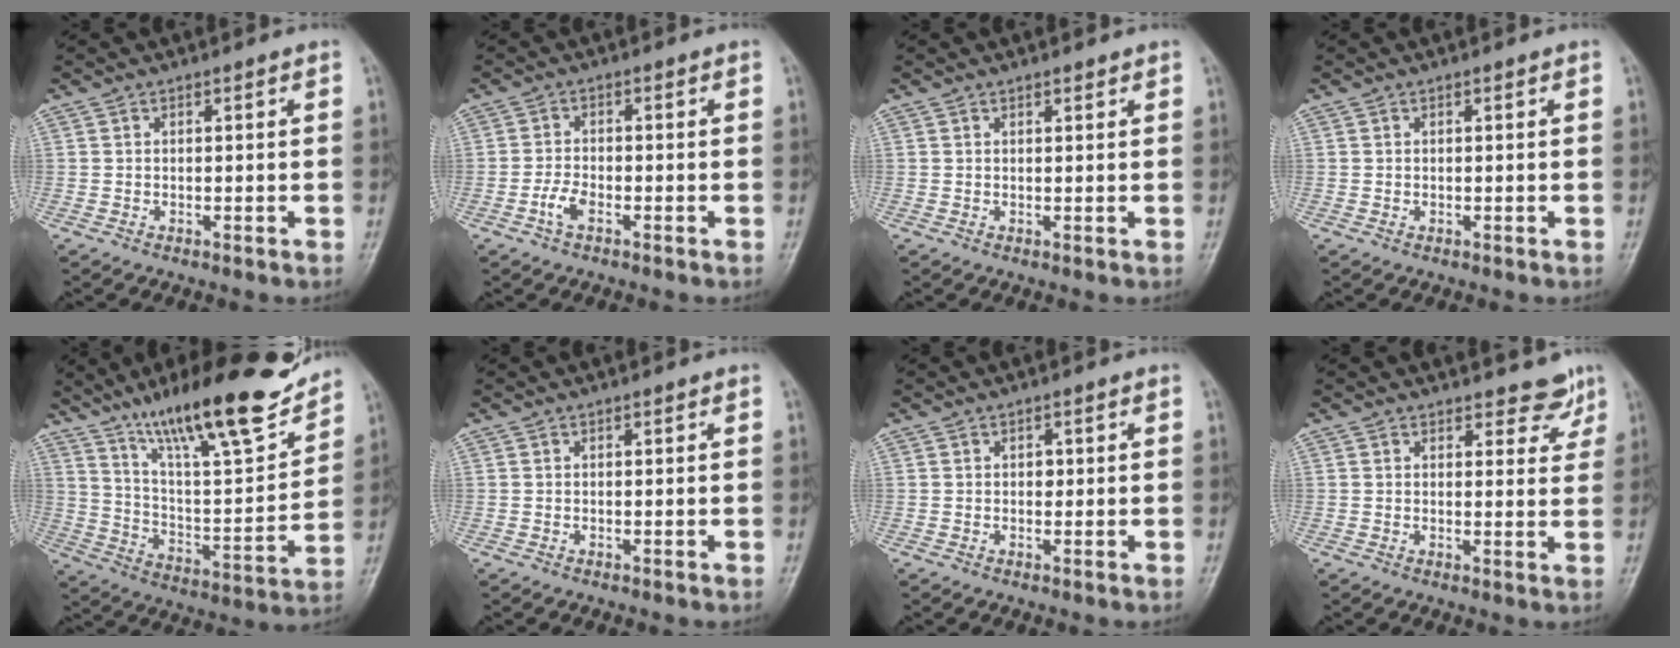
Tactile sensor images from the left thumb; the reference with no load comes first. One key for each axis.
{"total": 3.1, "fx": -1.6, "fy": 1.4, "fz": 2.2, "tx": -0.047, "ty": 0.011, "tz": -0.034}
{"total": 1.0, "fx": 0.8, "fy": 0.4, "fz": 0.5, "tx": -0.006, "ty": -0.005, "tz": 0.011}
{"total": 0.0}
{"total": 23.5, "fx": 17.0, "fy": 5.0, "fz": 15.4, "tx": -0.217, "ty": -0.074, "tz": 0.286}
{"total": 0.0}
{"total": 1.0, "fx": 0.1, "fy": 0.8, "fz": 0.6, "tx": 0.000, "ty": 0.003, "tz": -0.001}
{"total": 4.6, "fx": 3.9, "fy": 2.3, "fz": 1.1, "tx": 0.014, "ty": -0.027, "tz": 0.041}